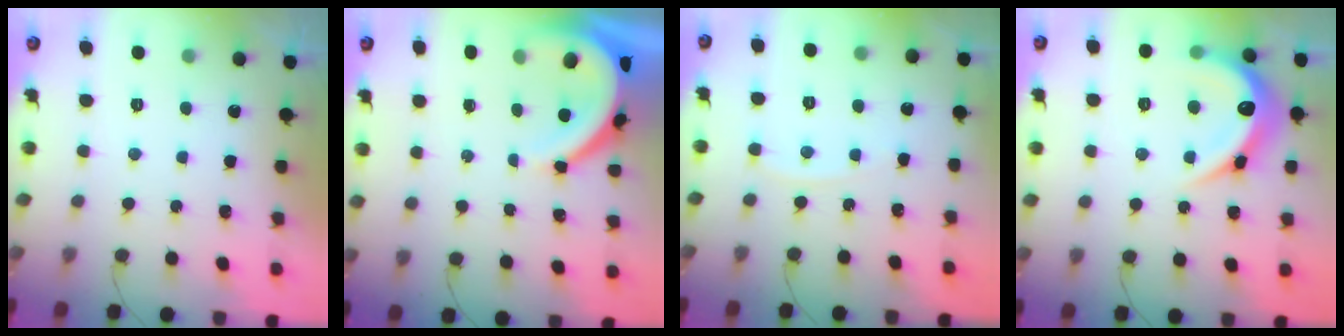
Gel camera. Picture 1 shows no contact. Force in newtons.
{"total": 10.0, "press": 9.9, "slide": 0.9}
{"total": 2.9, "press": 2.9, "slide": 0.3}
{"total": 15.0, "press": 15.0, "slide": 0.3}